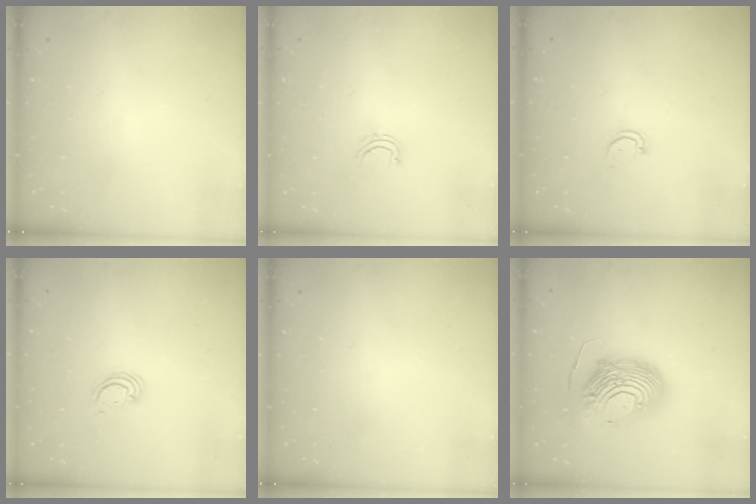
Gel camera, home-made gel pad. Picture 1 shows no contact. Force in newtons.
{"total": 5.3, "press": 5.2, "slide": 0.6}
{"total": 2.5, "press": 2.5, "slide": 0.3}
{"total": 2.6, "press": 2.5, "slide": 0.3}
{"total": 0.0}
{"total": 18.0, "press": 17.9, "slide": 1.9}